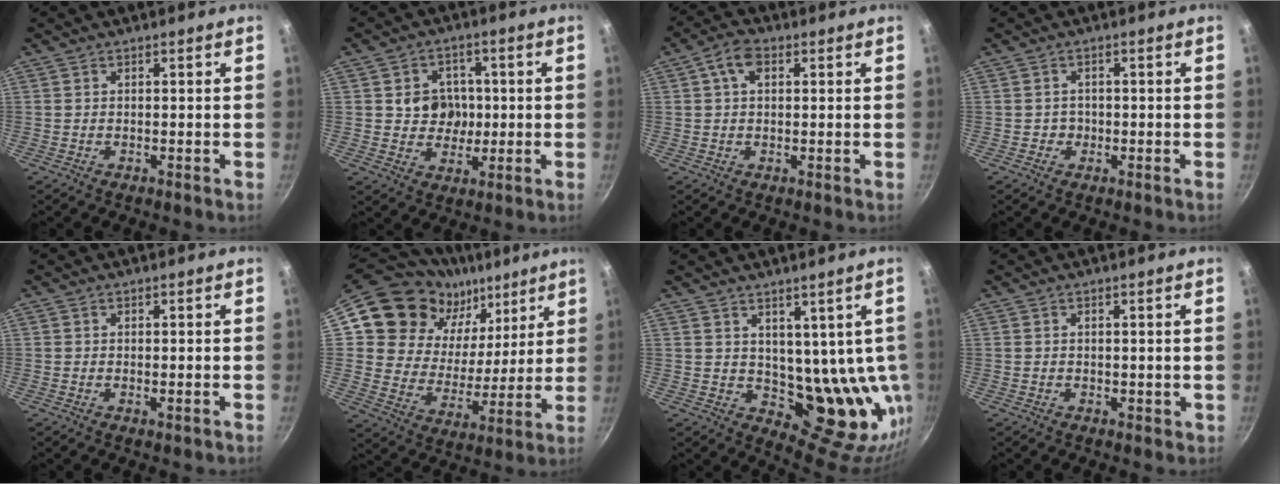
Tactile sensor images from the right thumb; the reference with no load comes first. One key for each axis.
{"total": 7.6, "fx": 0.3, "fy": 6.8, "fz": 3.2, "tx": -0.015, "ty": 0.003, "tz": 0.005}
{"total": 4.9, "fx": 1.6, "fy": 3.1, "fz": 3.4, "tx": -0.052, "ty": 0.006, "tz": 0.023}
{"total": 1.3, "fx": -0.3, "fy": 1.3, "fz": 0.2, "tx": 0.010, "ty": 0.003, "tz": -0.003}
{"total": 0.5, "fx": 0.1, "fy": 0.2, "fz": 0.5, "tx": -0.008, "ty": -0.001, "tz": 0.000}
{"total": 19.4, "fx": 12.0, "fy": 12.8, "fz": 8.4, "tx": -0.111, "ty": -0.072, "tz": 0.199}
{"total": 13.8, "fx": 3.8, "fy": 8.5, "fz": 10.2, "tx": -0.089, "ty": -0.032, "tz": 0.080}
{"total": 0.7, "fx": 0.4, "fy": 0.5, "fz": 0.2, "tx": 0.004, "ty": 0.000, "tz": 0.005}